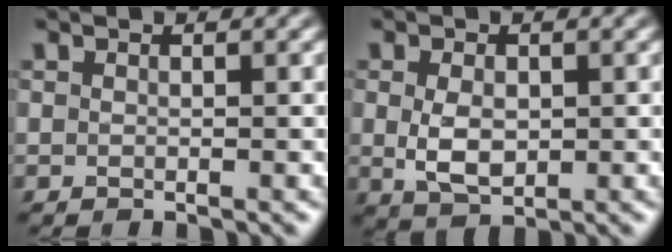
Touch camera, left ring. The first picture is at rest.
{"total": 3.5, "force": [0.0, 2.3, 2.6], "torque": [-0.057, -0.002, 0.004]}